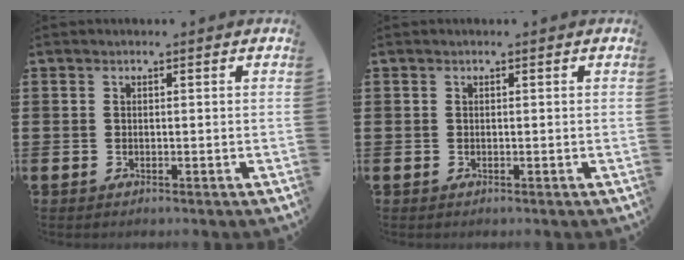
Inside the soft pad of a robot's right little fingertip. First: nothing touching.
{"total": 0.0}